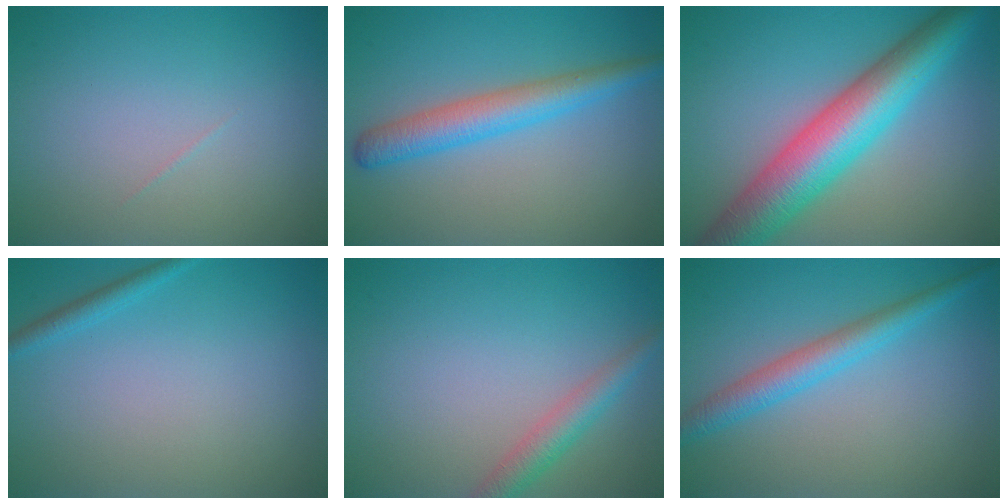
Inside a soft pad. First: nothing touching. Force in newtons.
{"total": 4.2, "press": 4.2, "slide": 0.1}
{"total": 9.7, "press": 9.7, "slide": 0.3}
{"total": 1.3, "press": 1.3, "slide": 0.1}
{"total": 2.7, "press": 2.7, "slide": 0.1}
{"total": 3.4, "press": 3.4, "slide": 0.1}